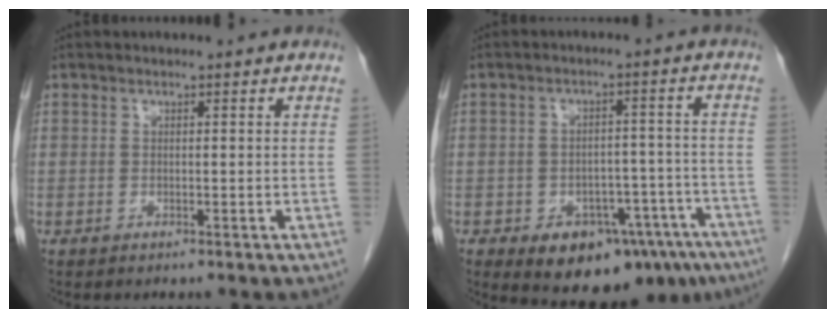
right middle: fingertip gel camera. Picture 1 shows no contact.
{"total": 14.8, "force": [-9.4, 7.9, 8.2], "torque": [-0.084, 0.025, -0.120]}